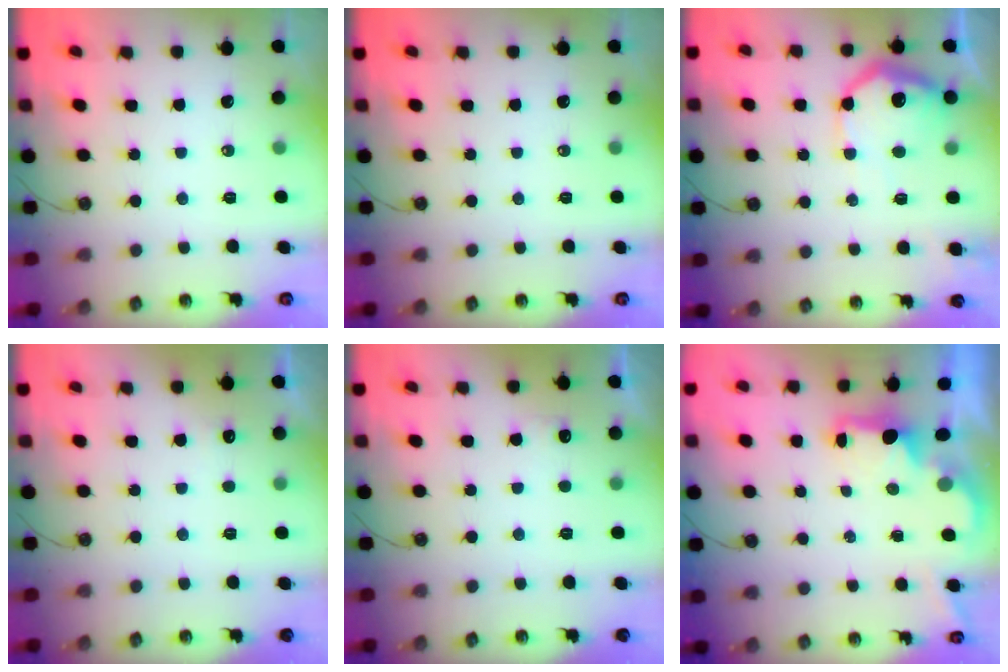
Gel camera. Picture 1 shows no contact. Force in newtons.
{"total": 0.0}
{"total": 15.3, "press": 15.3, "slide": 1.1}
{"total": 3.9, "press": 3.7, "slide": 1.1}
{"total": 5.0, "press": 4.8, "slide": 1.2}
{"total": 1.9, "press": 1.7, "slide": 0.7}